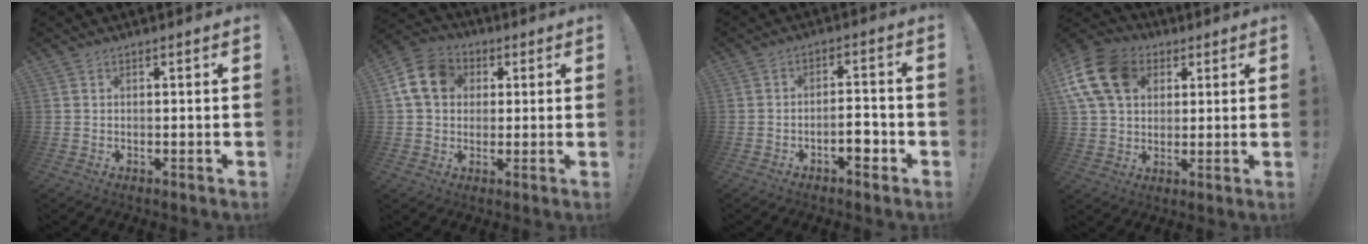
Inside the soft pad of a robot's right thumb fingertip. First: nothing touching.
{"total": 12.6, "force": [2.9, 10.2, 6.8], "torque": [-0.115, 0.010, 0.062]}
{"total": 5.7, "force": [-3.0, 2.1, 4.4], "torque": [-0.061, 0.015, -0.051]}
{"total": 16.3, "force": [5.6, 12.2, 9.2], "torque": [-0.176, -0.011, 0.111]}